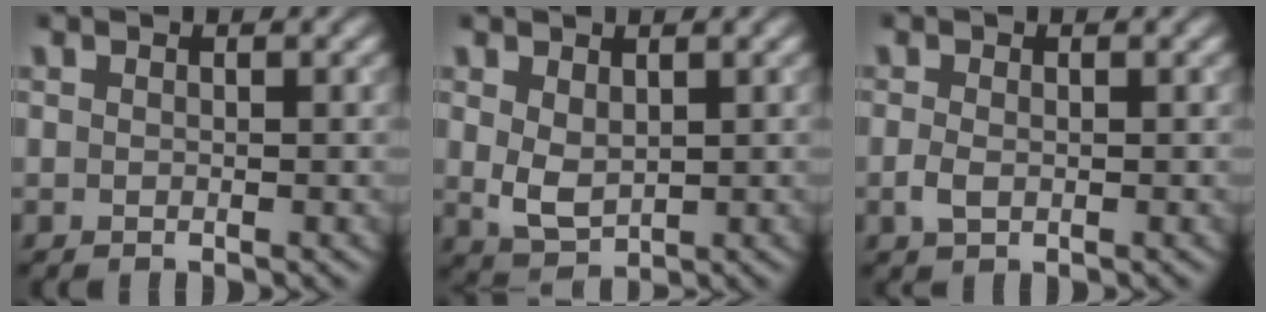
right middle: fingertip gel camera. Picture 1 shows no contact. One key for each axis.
{"total": 3.0, "fx": 0.6, "fy": 1.9, "fz": 2.2, "tx": -0.050, "ty": -0.004, "tz": 0.018}
{"total": 1.3, "fx": -0.3, "fy": 0.8, "fz": 1.0, "tx": -0.024, "ty": -0.004, "tz": -0.006}